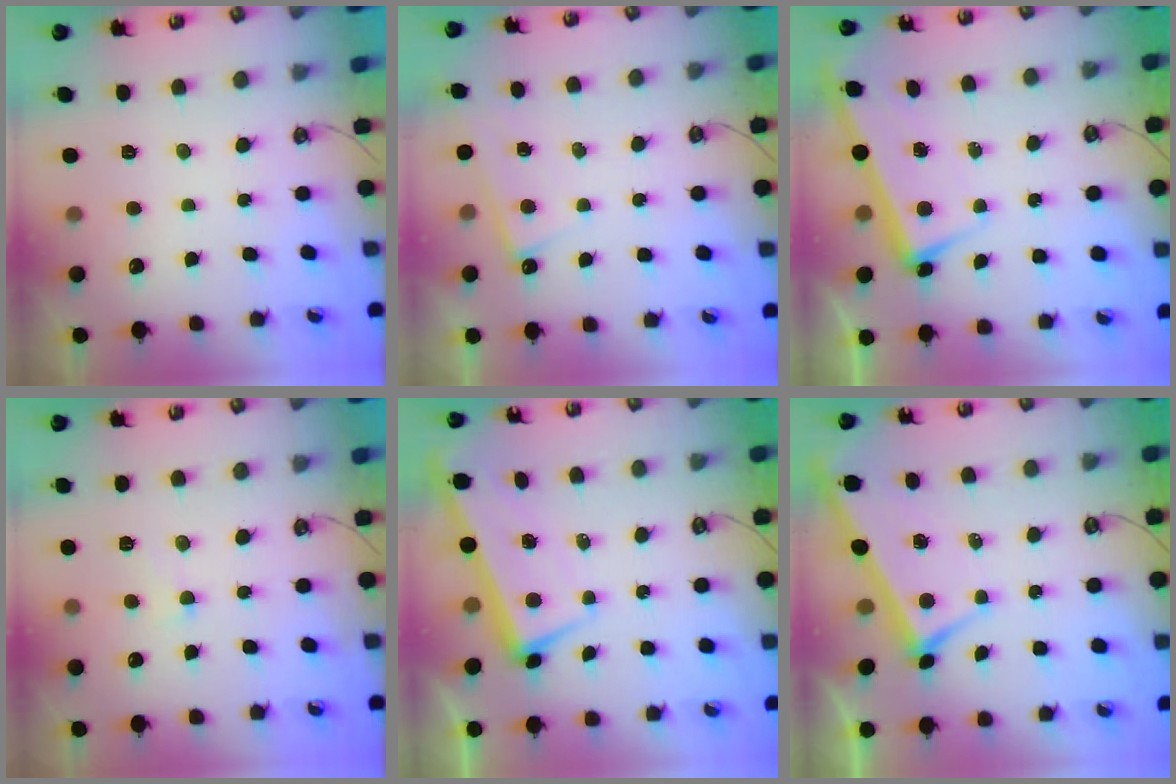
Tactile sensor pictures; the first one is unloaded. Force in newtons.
{"total": 0.8, "press": 0.8, "slide": 0.2}
{"total": 2.7, "press": 2.6, "slide": 0.7}
{"total": 2.3, "press": 2.2, "slide": 0.6}
{"total": 1.7, "press": 0.7, "slide": 1.6}
{"total": 4.0, "press": 3.9, "slide": 0.6}